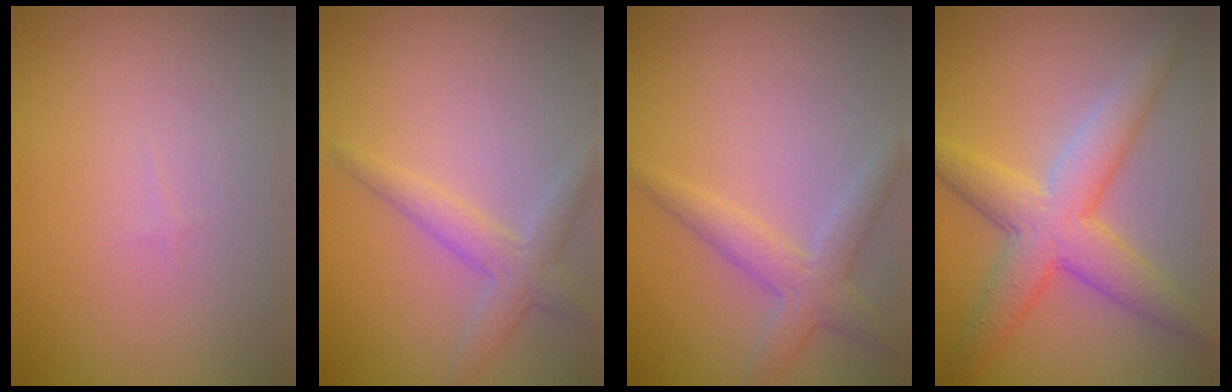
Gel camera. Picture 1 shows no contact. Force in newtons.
{"total": 2.4, "press": 2.4, "slide": 0.1}
{"total": 2.8, "press": 2.8, "slide": 0.1}
{"total": 5.7, "press": 5.7, "slide": 0.2}